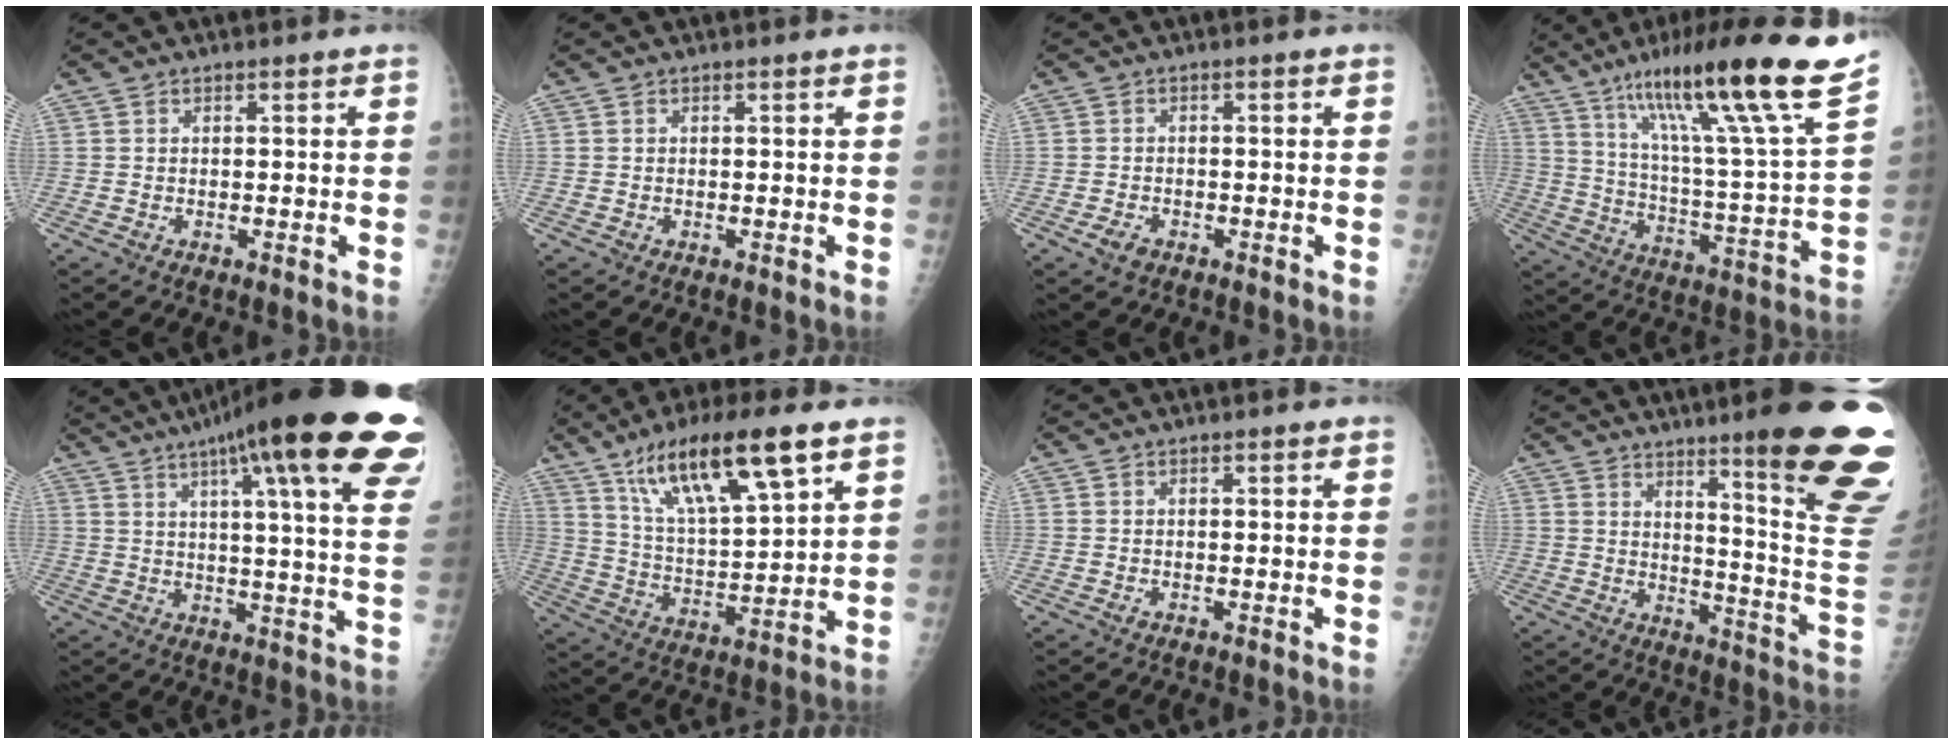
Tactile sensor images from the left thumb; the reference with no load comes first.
{"total": 0.0}
{"total": 2.5, "force": [-1.4, 1.5, 1.4], "torque": [-0.028, 0.005, -0.024]}
{"total": 25.7, "force": [17.3, 1.3, 18.9], "torque": [-0.283, -0.062, 0.277]}
{"total": 29.1, "force": [17.0, 4.6, 23.1], "torque": [-0.264, -0.029, 0.220]}
{"total": 18.4, "force": [10.5, 4.3, 14.4], "torque": [-0.239, -0.035, 0.198]}
{"total": 0.6, "force": [0.1, 0.3, 0.5], "torque": [-0.006, 0.003, 0.003]}
{"total": 23.3, "force": [13.6, 2.5, 18.8], "torque": [-0.198, -0.075, 0.189]}